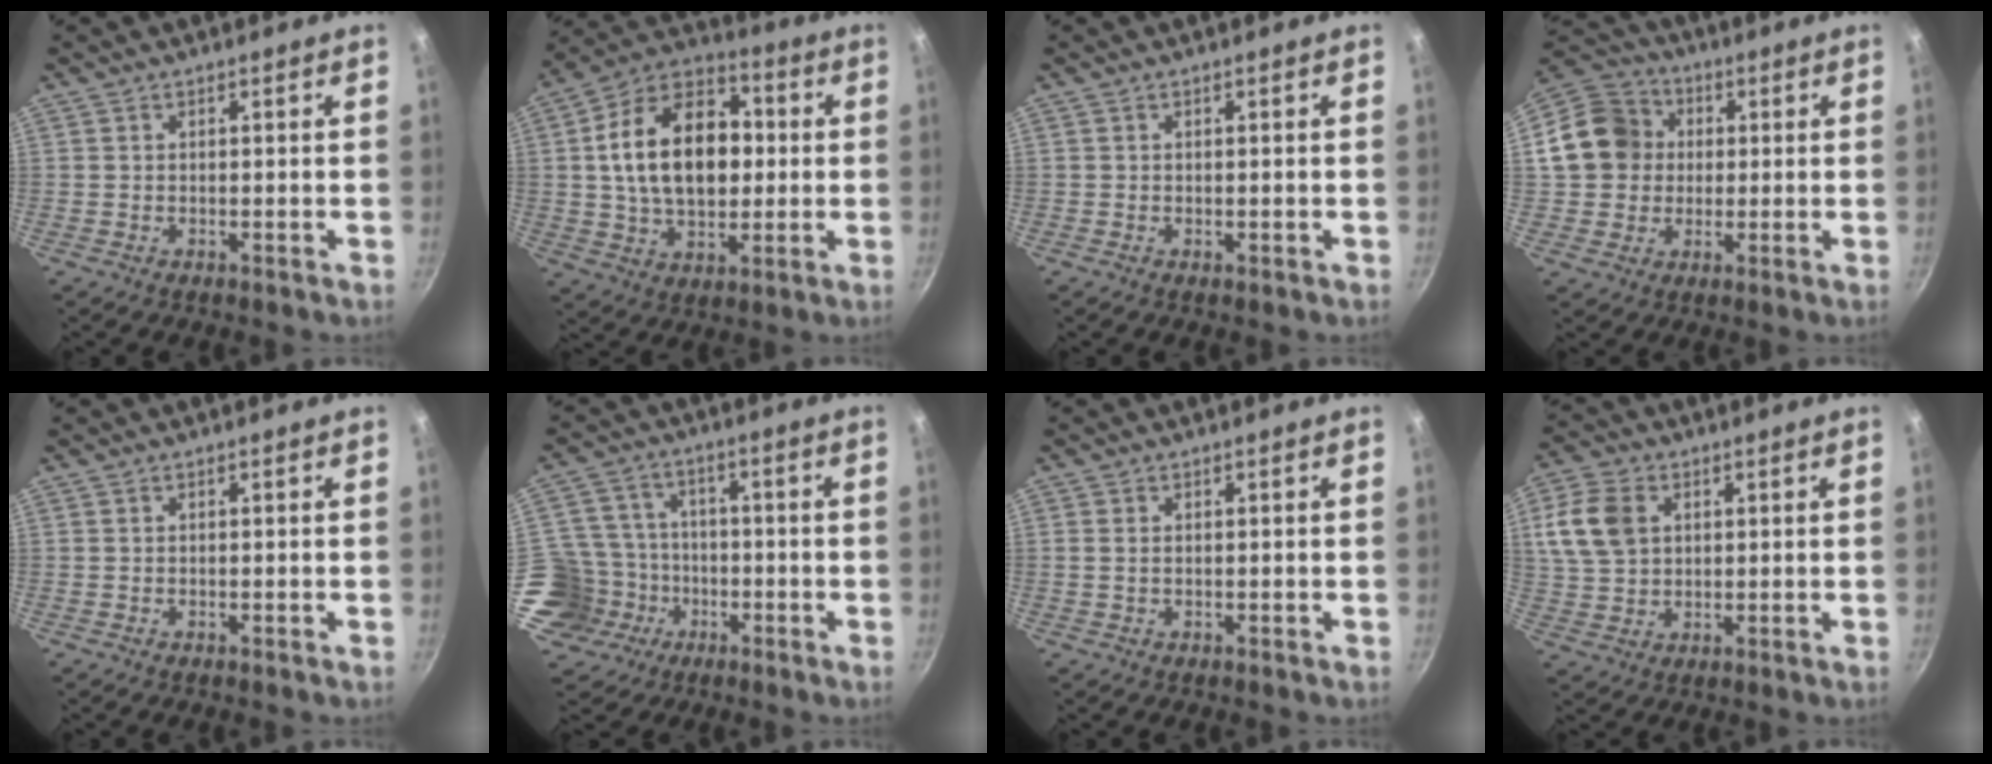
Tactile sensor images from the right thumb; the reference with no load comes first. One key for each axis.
{"total": 20.6, "fx": 1.7, "fy": 13.7, "fz": 15.4, "tx": -0.224, "ty": 0.025, "tz": 0.019}
{"total": 0.0}
{"total": 13.5, "fx": 1.4, "fy": 12.1, "fz": 5.9, "tx": -0.087, "ty": 0.030, "tz": 0.014}
{"total": 0.0}
{"total": 13.9, "fx": -5.1, "fy": 11.8, "fz": 5.3, "tx": -0.103, "ty": 0.046, "tz": -0.090}
{"total": 1.0, "fx": 0.1, "fy": 0.6, "fz": 0.8, "tx": -0.016, "ty": 0.001, "tz": 0.001}
{"total": 10.2, "fx": 2.8, "fy": 7.5, "fz": 6.3, "tx": -0.112, "ty": 0.000, "tz": 0.051}